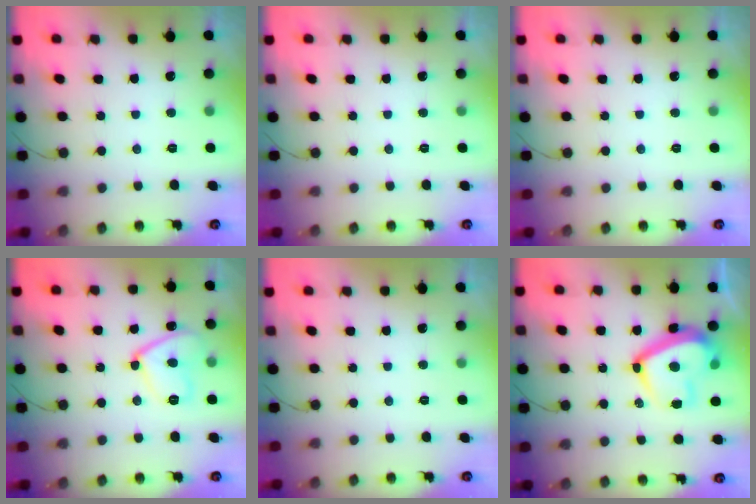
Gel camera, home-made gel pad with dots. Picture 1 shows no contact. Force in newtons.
{"total": 0.0}
{"total": 0.0}
{"total": 12.4, "press": 12.1, "slide": 2.7}
{"total": 0.0}
{"total": 16.4, "press": 16.3, "slide": 1.4}